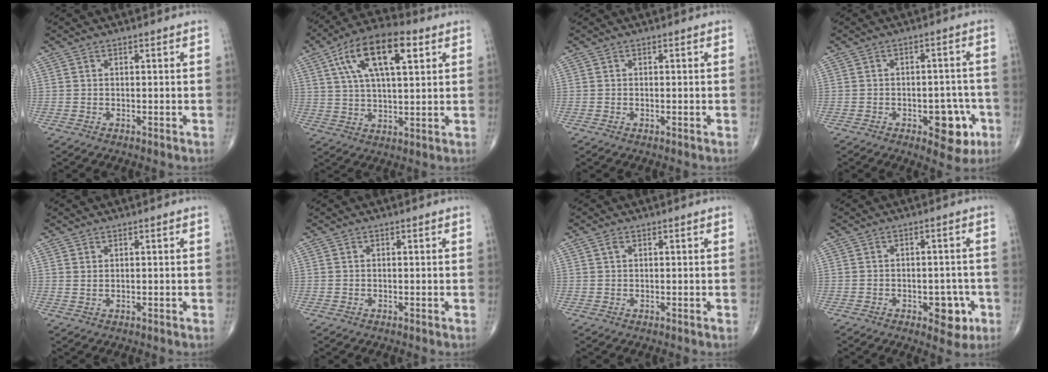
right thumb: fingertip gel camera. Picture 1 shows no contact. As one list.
[{"total": 15.8, "force": [6.2, 6.6, 13.0], "torque": [-0.218, 0.006, 0.103]}, {"total": 0.0}, {"total": 8.6, "force": [-3.4, 4.4, 6.5], "torque": [-0.051, 0.025, -0.037]}, {"total": 0.9, "force": [0.6, 0.2, 0.7], "torque": [-0.014, -0.003, 0.014]}, {"total": 0.0}, {"total": 1.0, "force": [0.5, 0.6, 0.6], "torque": [-0.013, 0.004, 0.009]}, {"total": 6.0, "force": [-2.4, 3.4, 4.3], "torque": [-0.027, 0.014, -0.026]}]